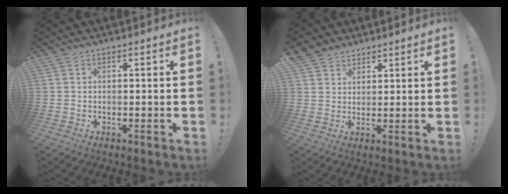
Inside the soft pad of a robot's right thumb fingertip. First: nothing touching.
{"total": 5.5, "force": [4.1, 3.5, 0.5], "torque": [-0.013, -0.026, 0.081]}